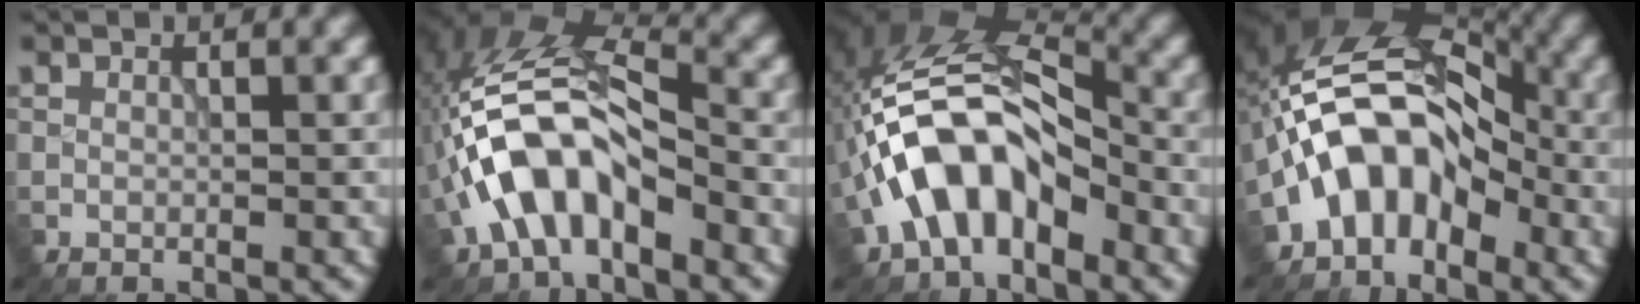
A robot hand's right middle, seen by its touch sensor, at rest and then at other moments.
{"total": 8.4, "force": [-3.2, 4.2, 6.6], "torque": [-0.130, 0.017, -0.059]}
{"total": 9.8, "force": [-3.5, 5.1, 7.6], "torque": [-0.141, 0.022, -0.070]}
{"total": 8.9, "force": [-3.4, 5.4, 6.2], "torque": [-0.094, 0.027, -0.077]}